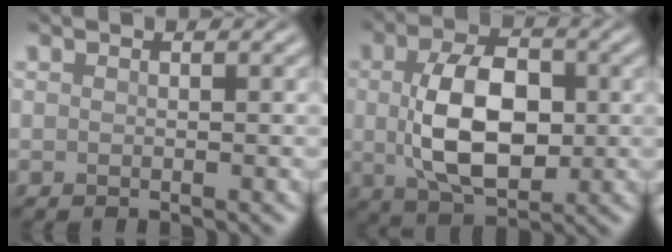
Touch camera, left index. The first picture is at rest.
{"total": 8.6, "force": [0.1, 5.1, 6.9], "torque": [-0.137, 0.001, 0.002]}